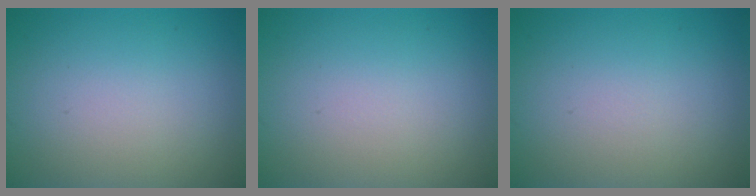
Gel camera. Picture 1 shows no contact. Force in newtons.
{"total": 0.0}
{"total": 0.0}